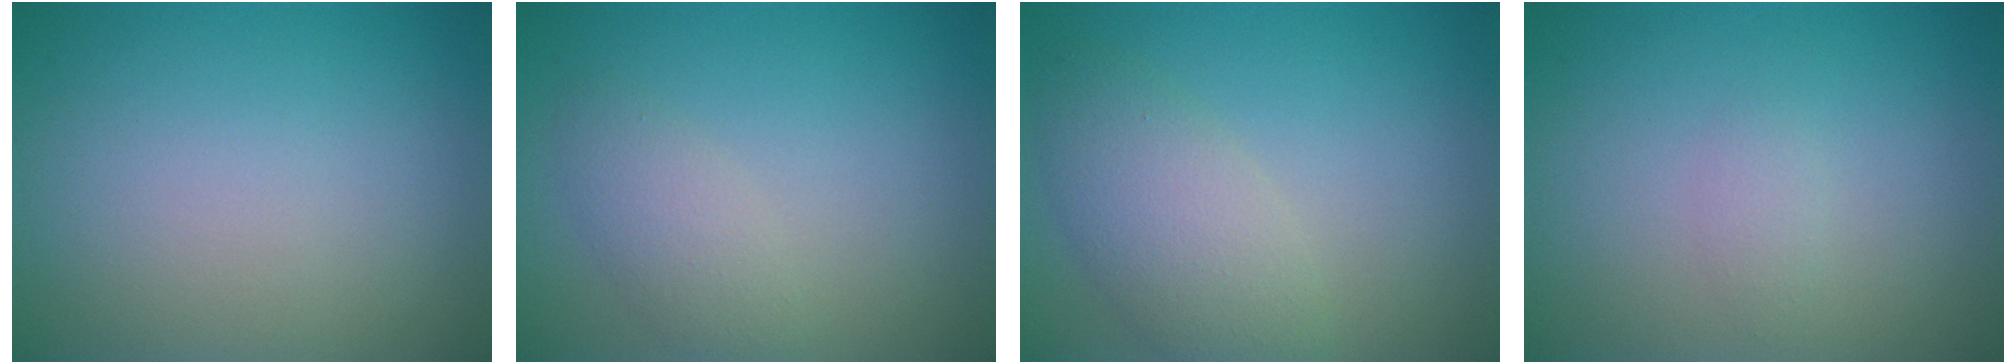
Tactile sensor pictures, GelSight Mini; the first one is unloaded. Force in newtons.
{"total": 2.1, "press": 2.1, "slide": 0.1}
{"total": 4.1, "press": 4.1, "slide": 0.3}
{"total": 0.8, "press": 0.8, "slide": 0.1}